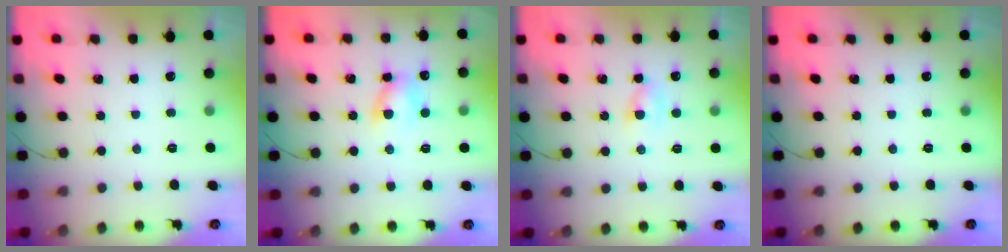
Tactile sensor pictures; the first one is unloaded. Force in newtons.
{"total": 6.5, "press": 6.3, "slide": 1.3}
{"total": 2.4, "press": 2.1, "slide": 1.2}
{"total": 0.0}